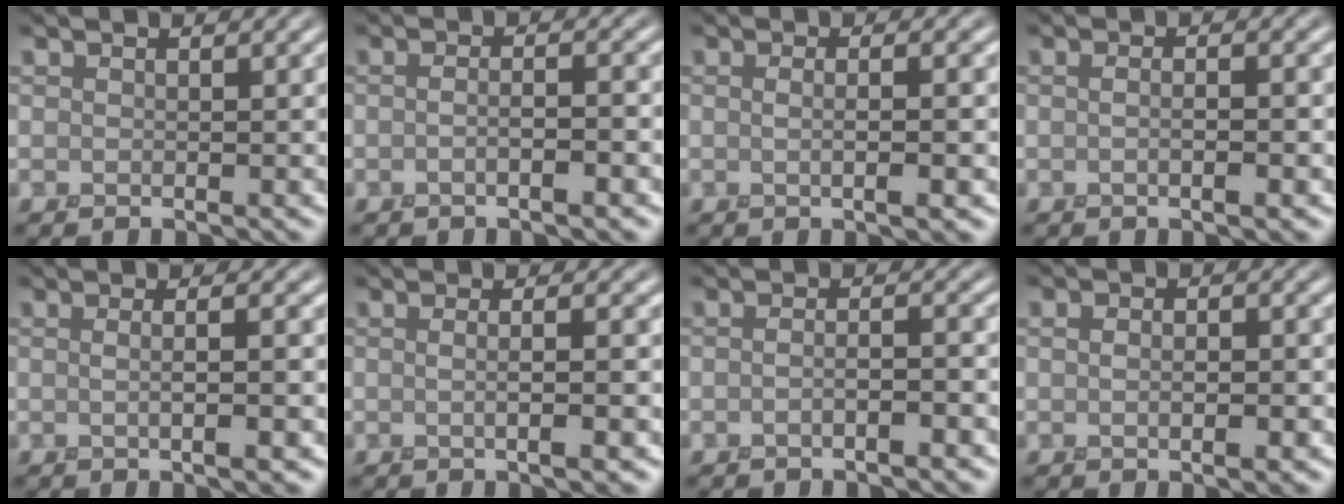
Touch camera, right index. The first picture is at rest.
{"total": 2.3, "force": [-0.8, 0.6, 2.1], "torque": [-0.018, 0.004, -0.015]}
{"total": 3.1, "force": [-0.1, 0.7, 3.0], "torque": [-0.035, -0.002, -0.006]}
{"total": 2.2, "force": [-0.4, 0.7, 2.0], "torque": [-0.017, -0.004, -0.009]}
{"total": 3.6, "force": [0.1, 1.0, 3.4], "torque": [-0.032, 0.003, -0.008]}
{"total": 3.6, "force": [0.0, 1.0, 3.4], "torque": [-0.031, 0.003, -0.009]}
{"total": 2.1, "force": [-1.0, 0.5, 1.8], "torque": [-0.023, 0.004, -0.015]}
{"total": 3.8, "force": [0.1, 2.3, 3.1], "torque": [-0.018, 0.011, -0.012]}